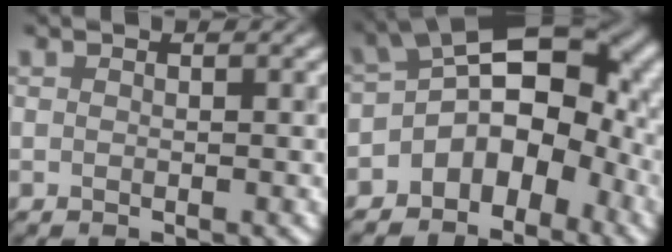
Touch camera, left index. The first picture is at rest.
{"total": 8.8, "force": [-2.9, 5.6, 6.2], "torque": [-0.069, 0.016, -0.065]}